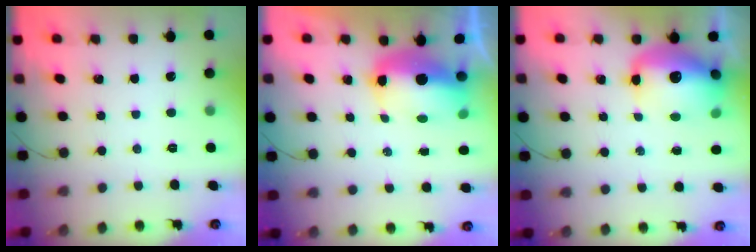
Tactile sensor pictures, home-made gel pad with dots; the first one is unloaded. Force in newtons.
{"total": 8.7, "press": 8.5, "slide": 1.7}
{"total": 15.5, "press": 15.1, "slide": 3.6}